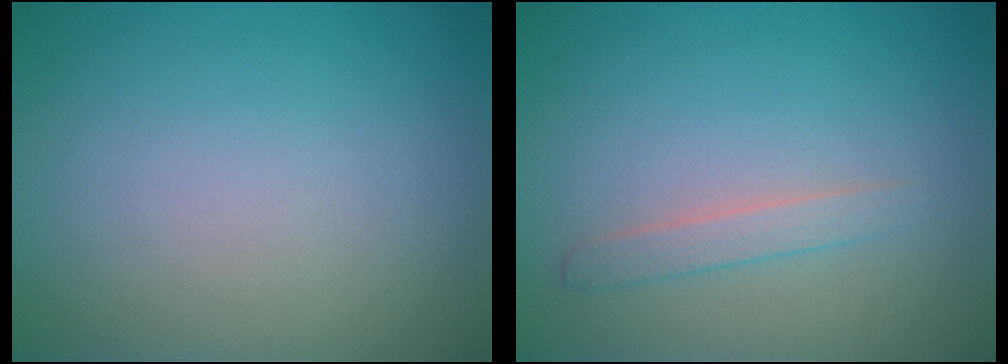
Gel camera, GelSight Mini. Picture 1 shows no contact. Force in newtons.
{"total": 1.4, "press": 1.4, "slide": 0.1}